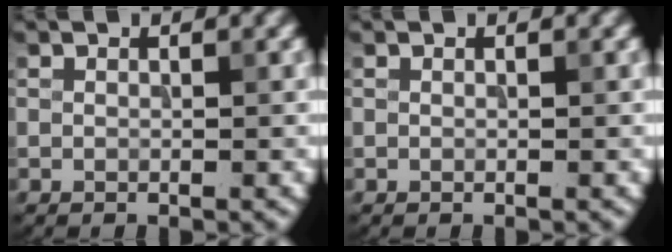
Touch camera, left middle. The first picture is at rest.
{"total": 0.0}